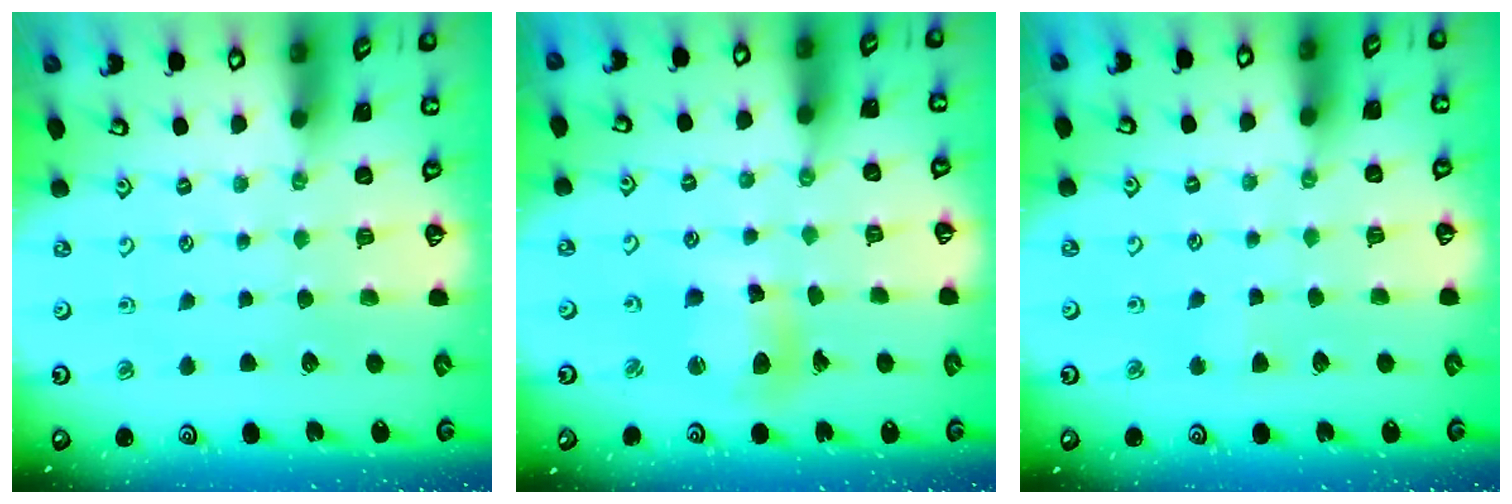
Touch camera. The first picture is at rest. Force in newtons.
{"total": 10.8, "press": 10.8, "slide": 1.3}
{"total": 2.7, "press": 2.7, "slide": 0.4}